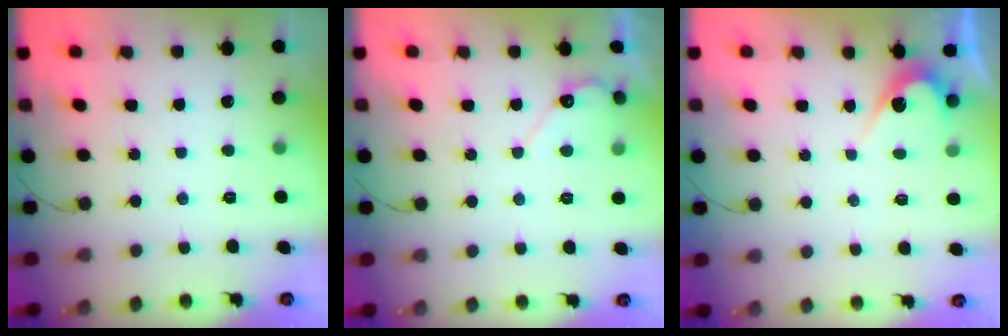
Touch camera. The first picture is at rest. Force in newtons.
{"total": 5.4, "press": 5.3, "slide": 0.4}
{"total": 4.2, "press": 4.1, "slide": 0.2}